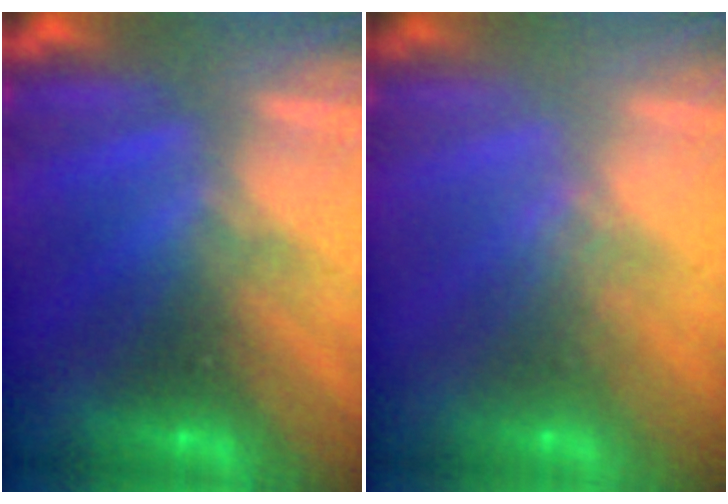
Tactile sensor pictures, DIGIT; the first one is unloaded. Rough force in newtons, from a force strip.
{"total": 2.4}